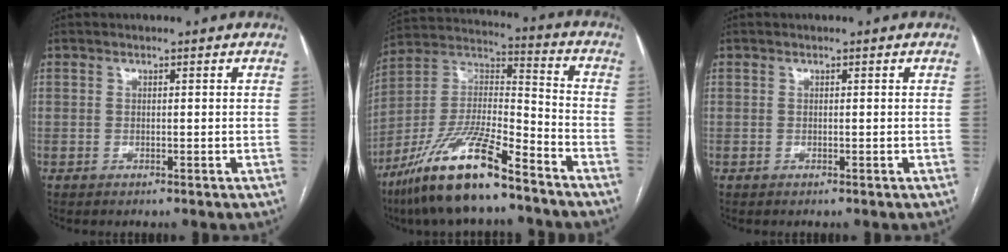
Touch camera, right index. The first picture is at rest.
{"total": 17.9, "force": [-12.6, 2.8, 12.5], "torque": [-0.260, -0.010, -0.230]}
{"total": 0.0}